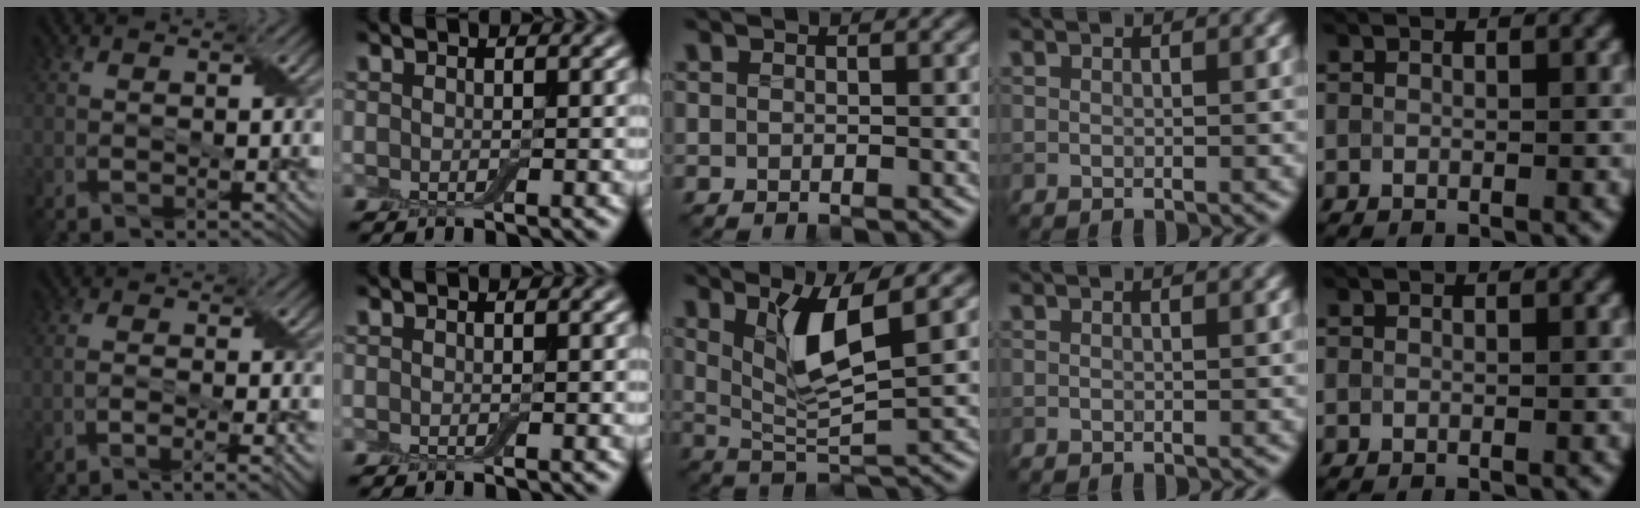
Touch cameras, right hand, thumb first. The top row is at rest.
{"thumb": {"total": 4.7, "force": [-2.9, 0.9, 3.5], "torque": [-0.058, 0.001, -0.049]}, "middle": {"total": 5.1, "force": [2.0, 1.0, 4.6], "torque": [-0.092, -0.012, 0.040]}}